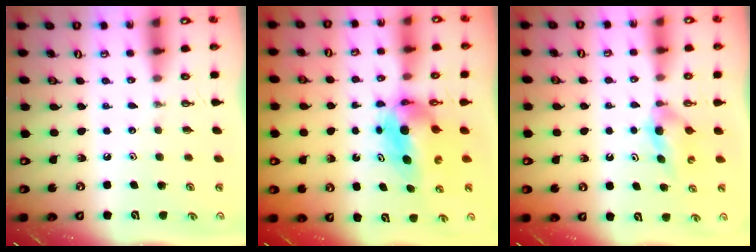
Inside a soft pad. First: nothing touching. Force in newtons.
{"total": 6.2, "press": 6.1, "slide": 1.2}
{"total": 4.5, "press": 4.4, "slide": 1.1}